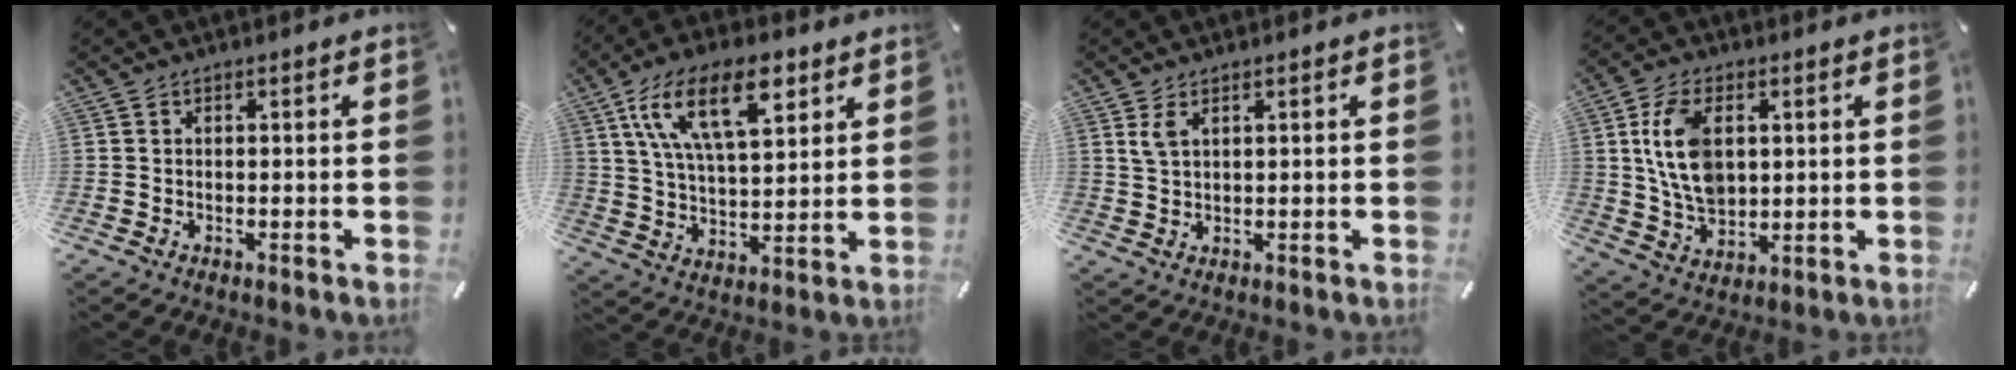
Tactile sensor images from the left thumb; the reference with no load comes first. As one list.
[{"total": 17.0, "force": [8.3, 8.1, 12.4], "torque": [-0.233, -0.011, 0.140]}, {"total": 2.5, "force": [1.3, 1.2, 1.8], "torque": [-0.039, 0.003, 0.023]}, {"total": 11.1, "force": [2.2, 7.4, 8.0], "torque": [-0.183, 0.003, 0.038]}]